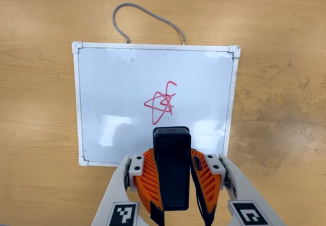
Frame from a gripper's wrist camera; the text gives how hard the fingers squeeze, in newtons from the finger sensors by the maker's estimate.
{"total": 6.9, "left": 5.6, "right": 8.3}